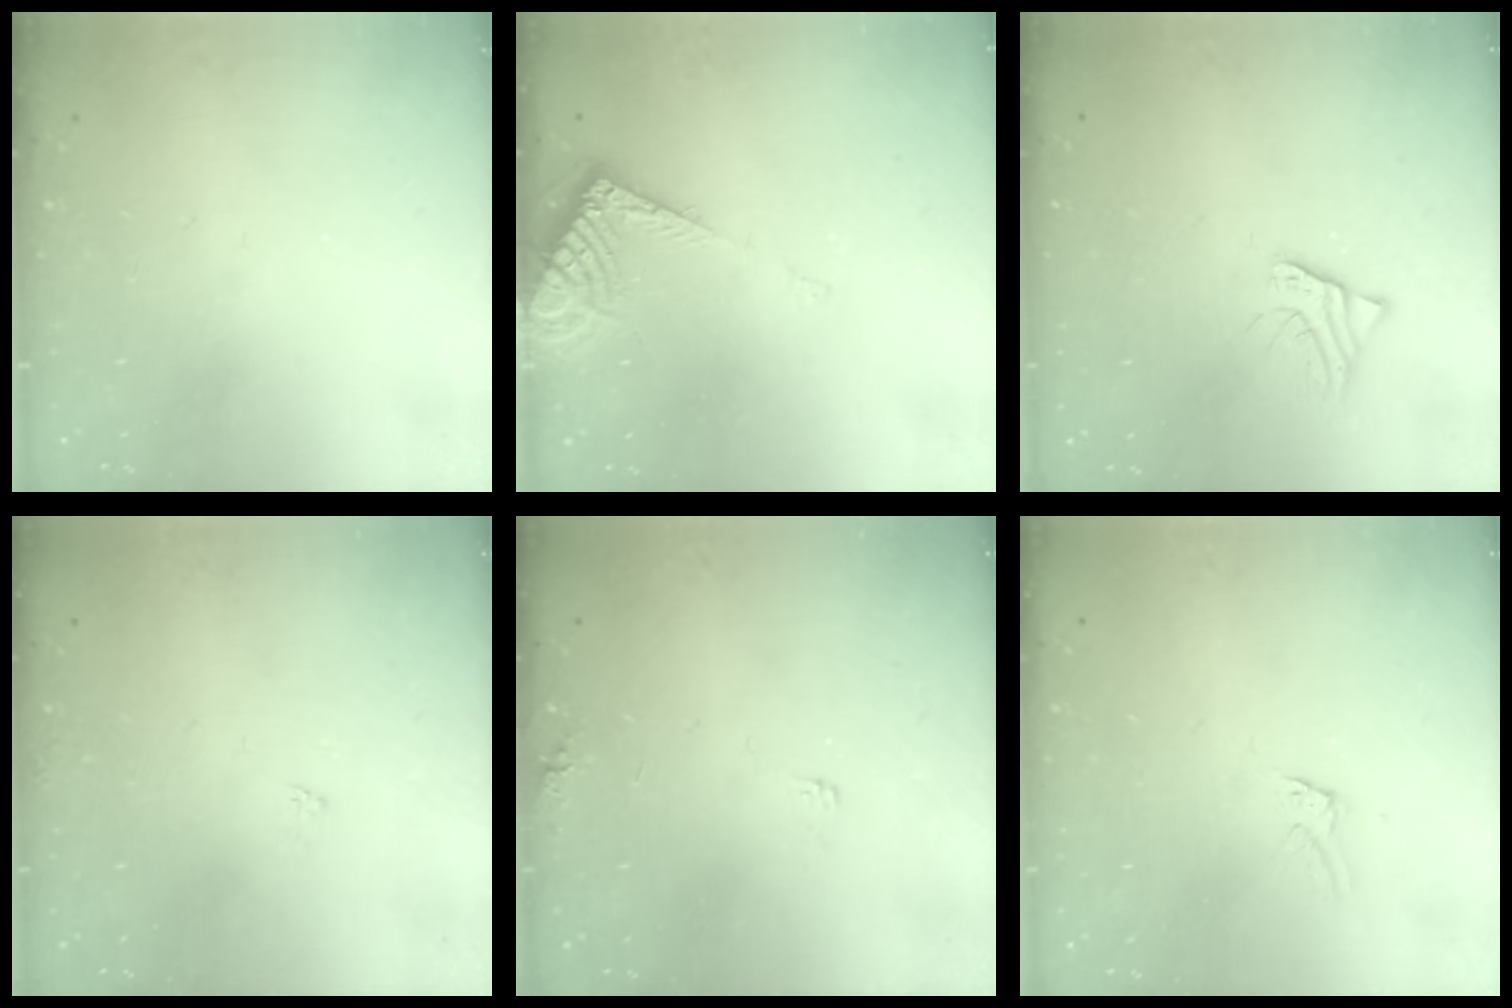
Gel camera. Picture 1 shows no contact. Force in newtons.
{"total": 7.1, "press": 7.1, "slide": 0.5}
{"total": 2.8, "press": 2.8, "slide": 0.2}
{"total": 4.1, "press": 4.0, "slide": 0.2}
{"total": 5.7, "press": 5.7, "slide": 0.6}
{"total": 1.5, "press": 1.5, "slide": 0.1}